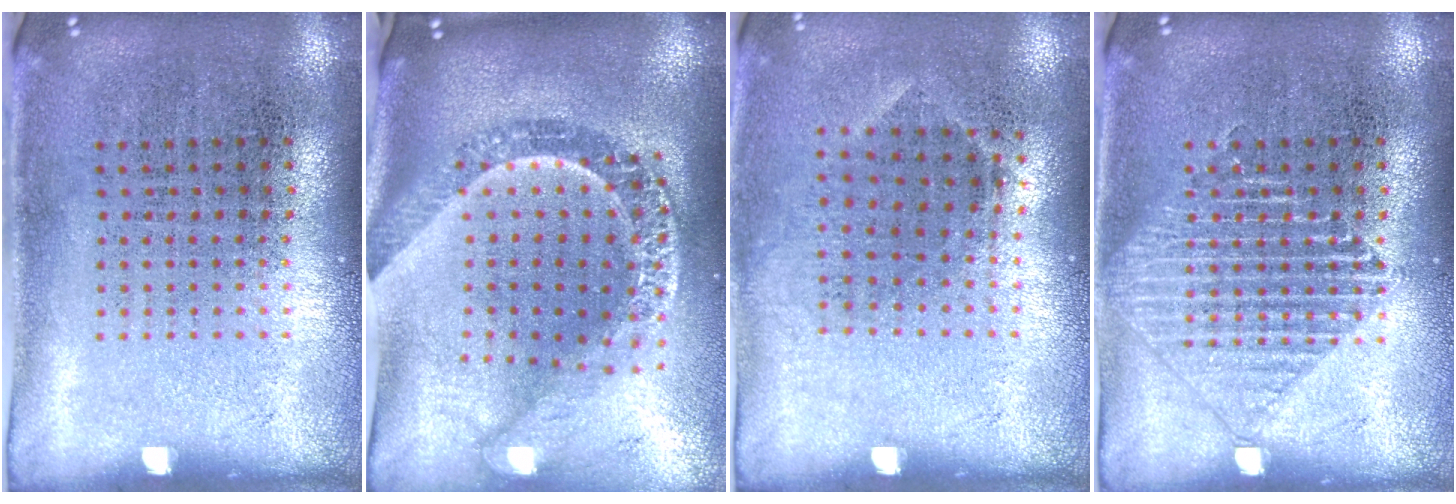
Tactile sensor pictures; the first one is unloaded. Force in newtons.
{"total": 3.0, "press": 2.4, "slide": 1.9}
{"total": 0.8, "press": 0.7, "slide": 0.5}
{"total": 2.2, "press": 2.1, "slide": 0.4}